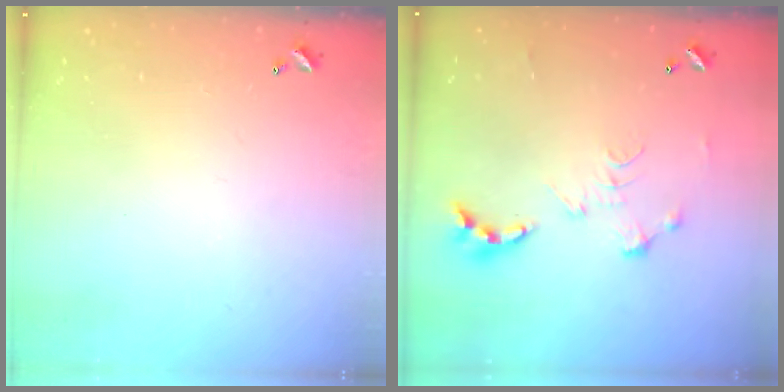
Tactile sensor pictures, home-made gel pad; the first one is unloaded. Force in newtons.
{"total": 0.6, "press": 0.6, "slide": 0.1}